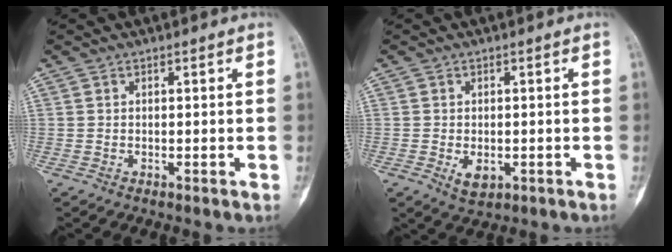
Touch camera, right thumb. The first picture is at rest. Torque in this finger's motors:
{"motor_torque": [-0.32, 0.10, 0.23, 0.30, -0.06]}